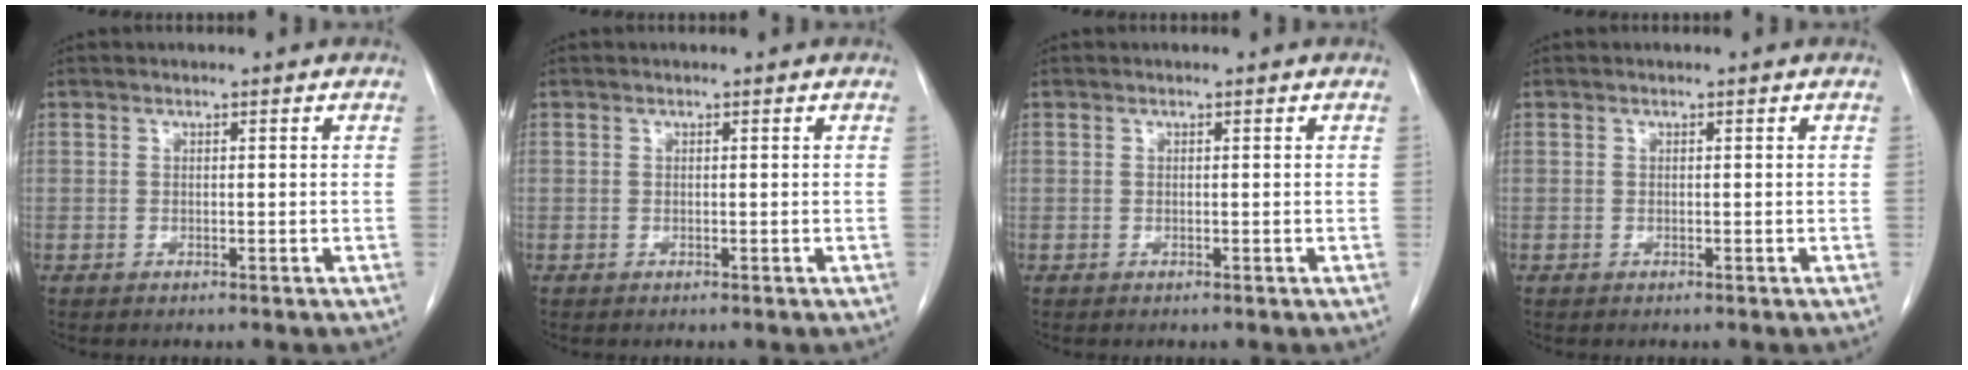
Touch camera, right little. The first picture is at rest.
{"total": 0.0}
{"total": 0.0}
{"total": 0.0}